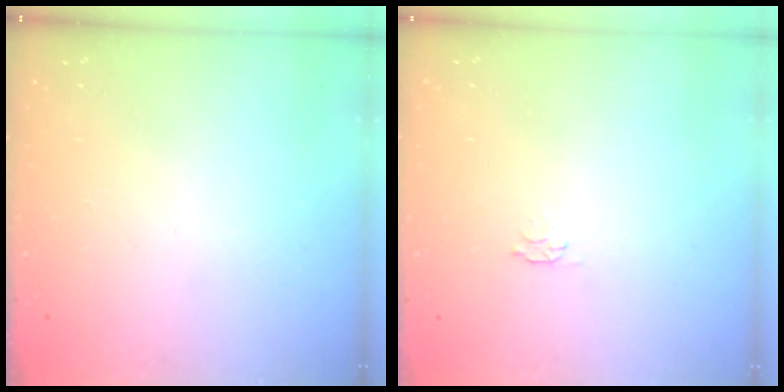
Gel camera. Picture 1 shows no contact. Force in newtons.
{"total": 2.8, "press": 2.7, "slide": 0.5}